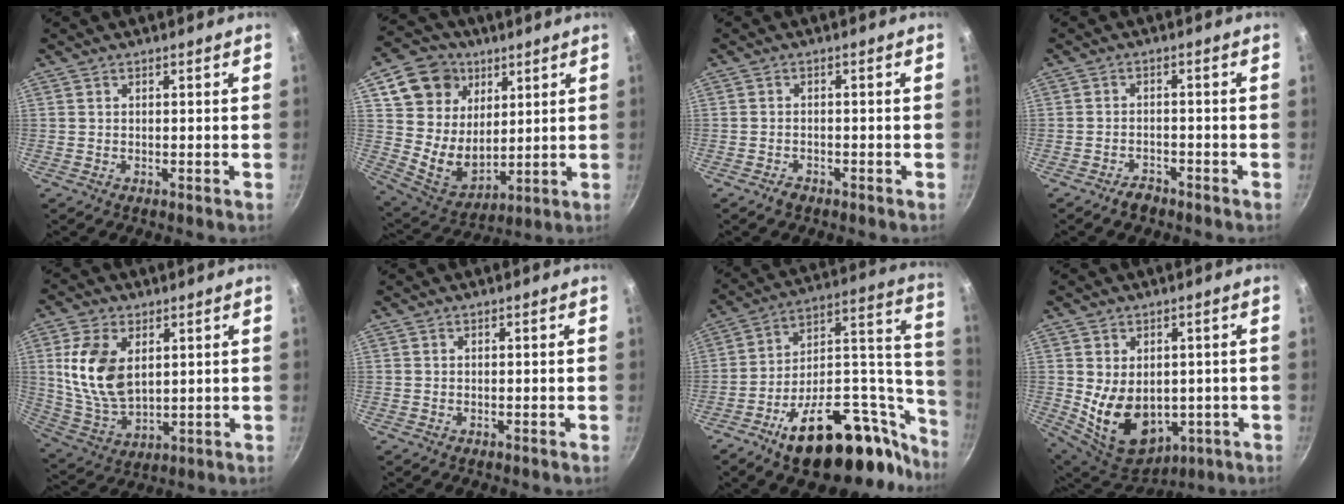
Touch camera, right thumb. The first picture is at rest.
{"total": 16.3, "force": [6.9, 13.0, 7.0], "torque": [-0.087, -0.031, 0.136]}
{"total": 1.9, "force": [-1.4, 1.0, 0.7], "torque": [-0.012, 0.015, -0.022]}
{"total": 3.0, "force": [-2.4, 1.5, 0.9], "torque": [-0.007, 0.028, -0.035]}
{"total": 13.3, "force": [3.2, 8.3, 10.0], "torque": [-0.183, -0.021, 0.074]}
{"total": 0.0}
{"total": 31.4, "force": [-17.3, 15.3, 21.2], "torque": [-0.232, 0.118, -0.257]}
{"total": 13.8, "force": [-0.8, 9.9, 9.6], "torque": [-0.136, -0.022, 0.021]}